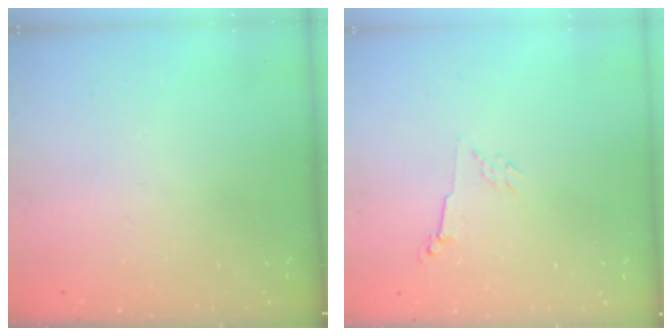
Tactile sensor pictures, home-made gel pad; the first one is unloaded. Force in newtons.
{"total": 2.8, "press": 2.7, "slide": 0.6}